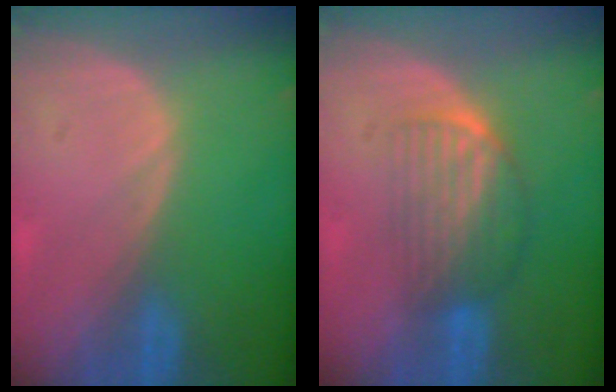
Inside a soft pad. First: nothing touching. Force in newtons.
{"total": 6.9, "press": 5.8, "slide": 3.7}